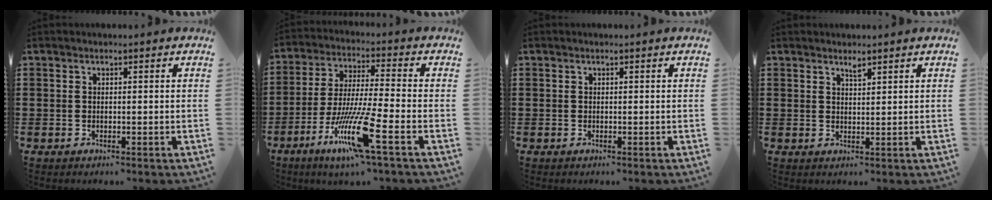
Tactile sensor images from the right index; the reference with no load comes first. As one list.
[{"total": 12.7, "force": [-6.3, 1.0, 11.0], "torque": [-0.233, -0.009, -0.120]}, {"total": 0.0}, {"total": 1.4, "force": [1.2, 0.2, 0.6], "torque": [-0.014, 0.000, 0.022]}]